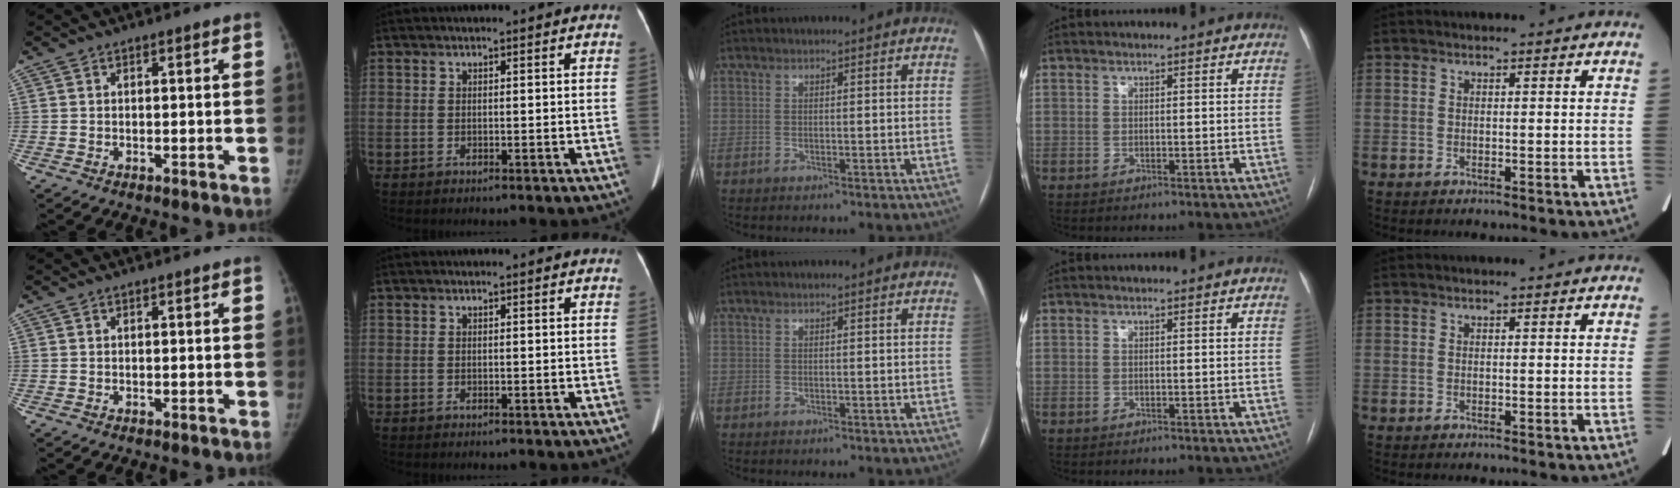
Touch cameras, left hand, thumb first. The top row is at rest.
{}